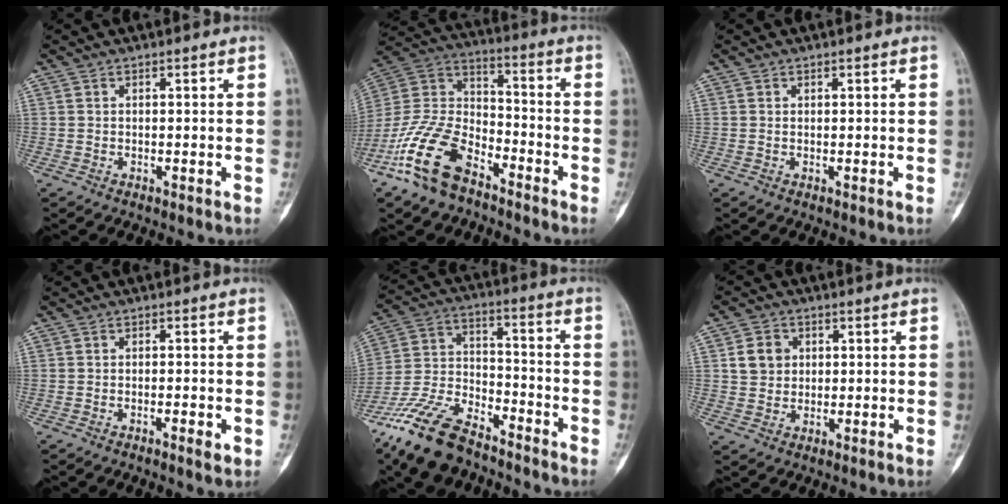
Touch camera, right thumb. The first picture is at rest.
{"total": 17.6, "force": [-10.8, 9.2, 10.4], "torque": [-0.209, 0.064, -0.213]}
{"total": 0.0}
{"total": 2.0, "force": [-0.9, 0.5, 1.8], "torque": [-0.030, -0.002, -0.014]}
{"total": 16.6, "force": [-12.1, 7.1, 8.8], "torque": [-0.174, 0.060, -0.230]}
{"total": 5.2, "force": [1.3, 4.5, 2.3], "torque": [-0.018, -0.002, 0.020]}